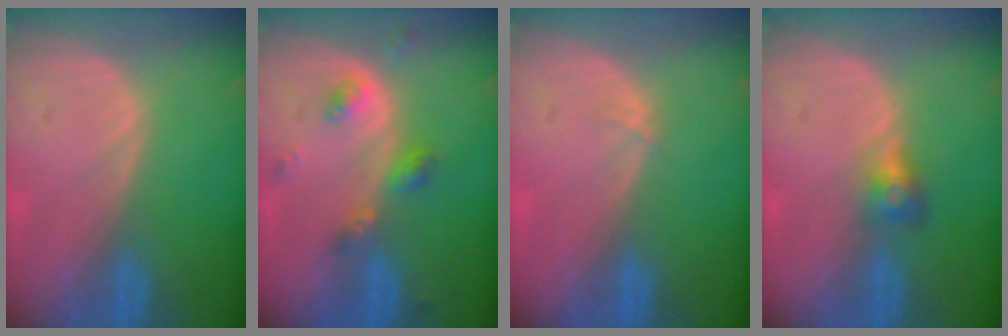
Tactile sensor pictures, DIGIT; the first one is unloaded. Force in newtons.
{"total": 4.7, "press": 4.2, "slide": 2.1}
{"total": 0.6, "press": 0.4, "slide": 0.3}
{"total": 2.8, "press": 2.7, "slide": 0.9}